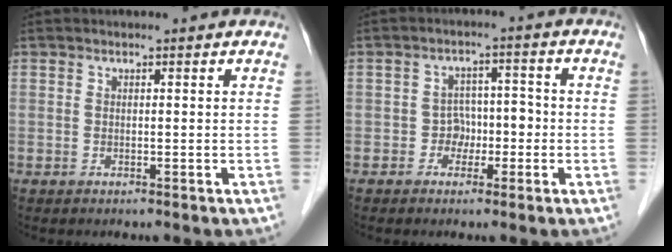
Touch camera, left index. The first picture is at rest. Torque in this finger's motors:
{"motor_torque": [-0.07, 0.07, -0.05, -0.01]}